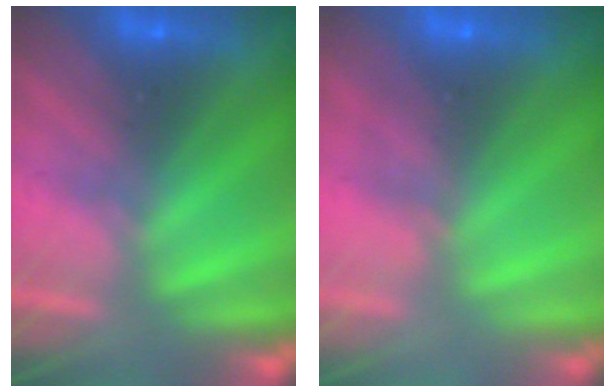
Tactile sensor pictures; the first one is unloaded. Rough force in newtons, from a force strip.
{"total": 5.1}